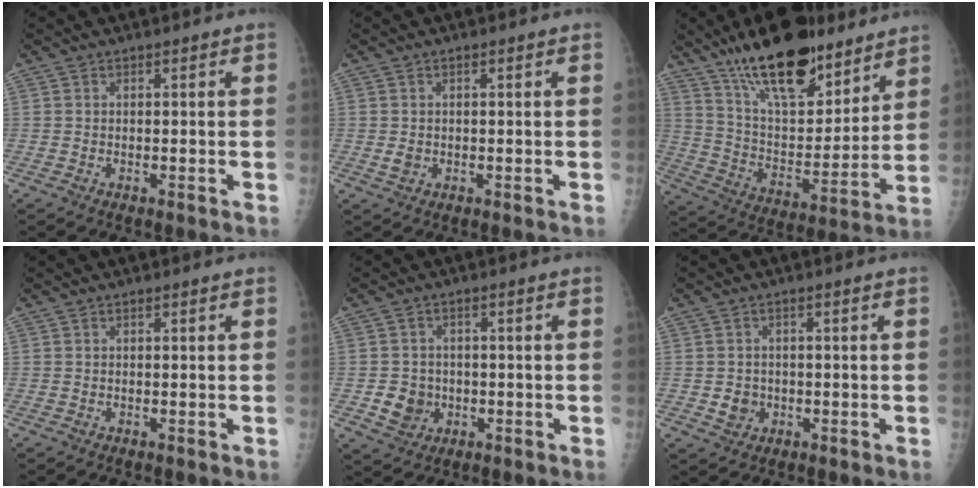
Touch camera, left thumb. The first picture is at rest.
{"total": 1.7, "force": [0.0, 1.3, 1.0], "torque": [-0.014, -0.001, 0.004]}
{"total": 23.6, "force": [16.6, 9.2, 14.0], "torque": [-0.187, -0.075, 0.279]}
{"total": 0.0}
{"total": 5.4, "force": [-1.1, 4.9, 2.0], "torque": [-0.010, 0.007, -0.011]}
{"total": 3.2, "force": [-0.6, 2.9, 1.2], "torque": [-0.003, 0.004, -0.004]}